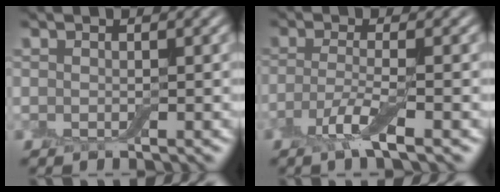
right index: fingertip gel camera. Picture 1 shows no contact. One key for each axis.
{"total": 3.2, "fx": -1.5, "fy": 0.5, "fz": 2.8, "tx": -0.059, "ty": -0.007, "tz": -0.038}